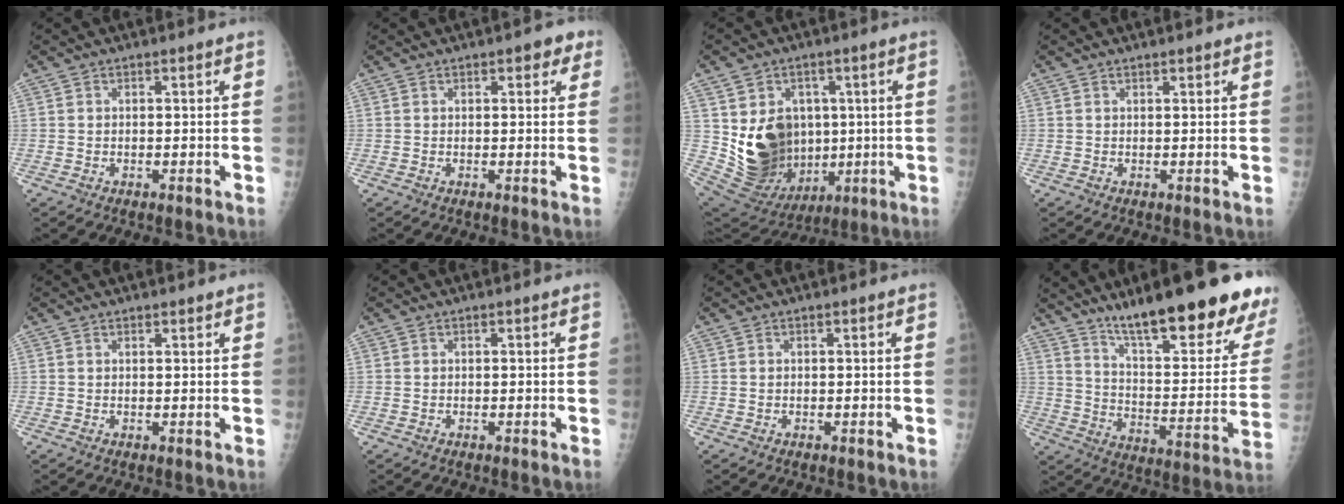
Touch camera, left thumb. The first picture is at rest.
{"total": 3.1, "force": [1.5, 1.7, 2.2], "torque": [-0.005, 0.001, 0.011]}
{"total": 17.2, "force": [1.1, 13.9, 10.2], "torque": [-0.140, -0.012, 0.055]}
{"total": 0.8, "force": [0.7, 0.3, 0.4], "torque": [-0.005, -0.002, 0.008]}
{"total": 0.9, "force": [0.8, 0.4, 0.2], "torque": [0.000, -0.005, 0.011]}
{"total": 0.0}
{"total": 0.0}
{"total": 27.0, "force": [18.6, 5.9, 18.6], "torque": [-0.229, -0.089, 0.274]}